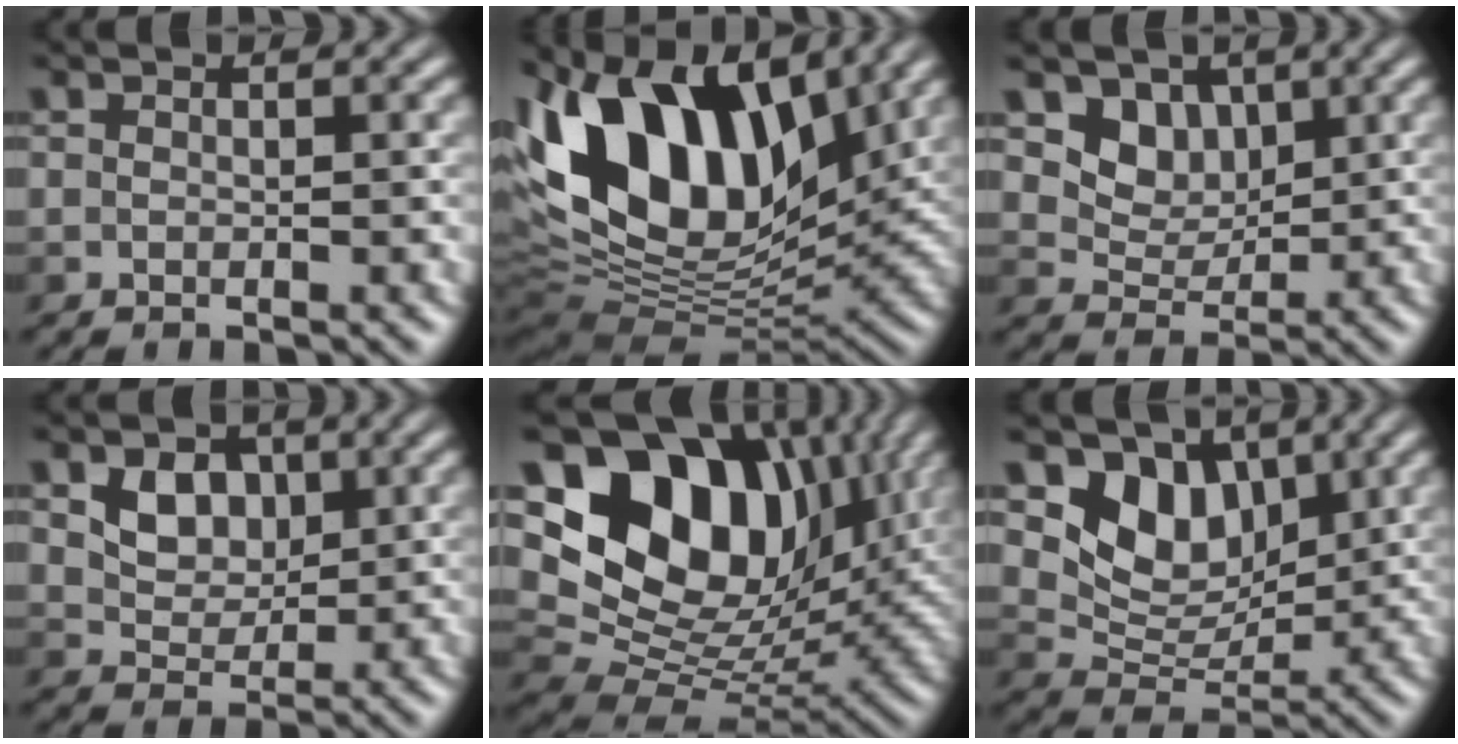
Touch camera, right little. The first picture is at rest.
{"total": 14.0, "force": [4.8, 8.5, 10.0], "torque": [-0.198, 0.039, 0.070]}
{"total": 4.0, "force": [1.9, 2.9, 1.9], "torque": [-0.041, -0.010, 0.031]}
{"total": 3.1, "force": [0.7, 2.5, 1.7], "torque": [-0.037, -0.005, 0.006]}
{"total": 15.7, "force": [6.2, 10.7, 9.6], "torque": [-0.181, 0.039, 0.116]}
{"total": 6.3, "force": [2.9, 4.5, 3.3], "torque": [-0.058, -0.010, 0.051]}